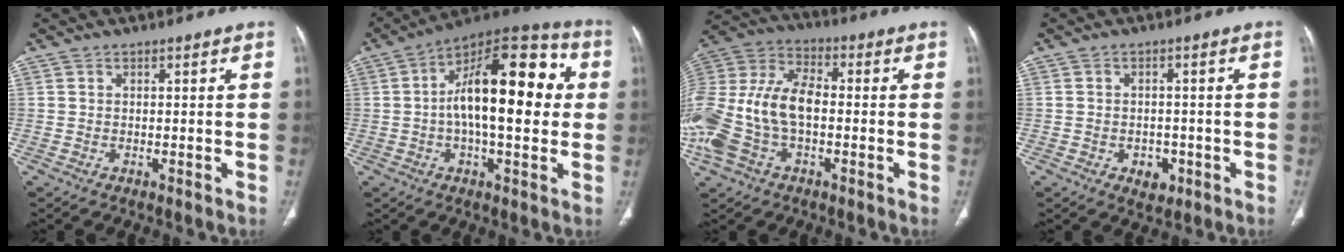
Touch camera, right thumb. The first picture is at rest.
{"total": 21.2, "force": [1.9, 9.2, 19.0], "torque": [-0.267, 0.032, 0.018]}
{"total": 20.9, "force": [-2.9, 12.8, 16.2], "torque": [-0.386, 0.031, -0.051]}
{"total": 3.8, "force": [-1.6, 2.7, 2.1], "torque": [-0.016, 0.007, -0.016]}